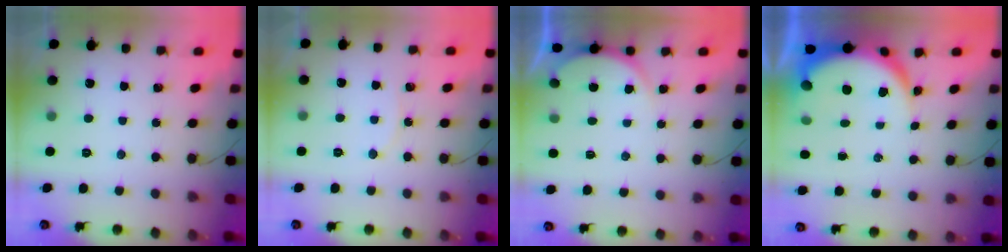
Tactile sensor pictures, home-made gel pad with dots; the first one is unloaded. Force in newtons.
{"total": 4.7, "press": 4.6, "slide": 0.6}
{"total": 4.2, "press": 4.2, "slide": 0.6}
{"total": 7.7, "press": 7.7, "slide": 0.7}